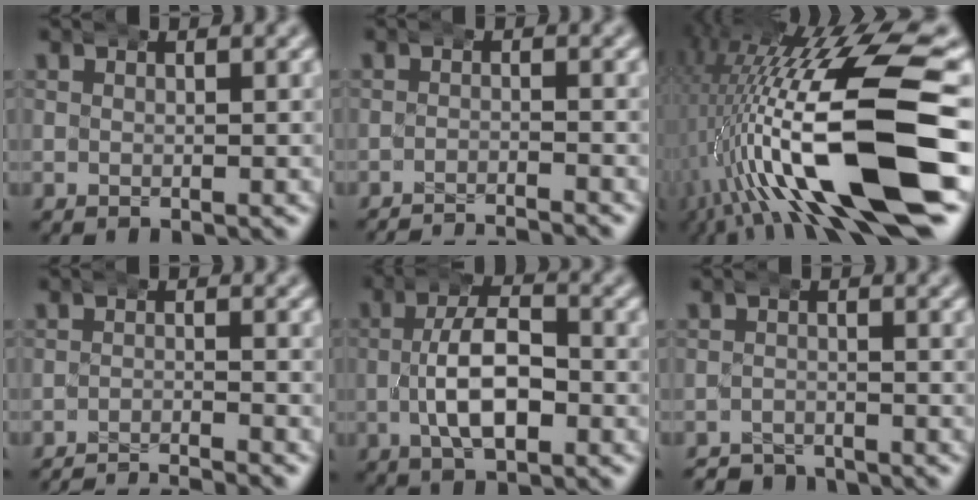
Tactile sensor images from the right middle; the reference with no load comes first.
{"total": 7.1, "force": [-6.9, 1.2, 1.2], "torque": [-0.006, -0.012, -0.109]}
{"total": 17.6, "force": [-4.7, 6.6, 15.7], "torque": [-0.253, -0.009, -0.058]}
{"total": 10.0, "force": [-9.7, 1.9, 1.6], "torque": [-0.006, -0.016, -0.154]}
{"total": 6.0, "force": [-1.4, 3.2, 4.9], "torque": [-0.076, 0.006, -0.025]}
{"total": 3.1, "force": [-2.9, 0.9, -0.2], "torque": [0.000, -0.011, -0.050]}